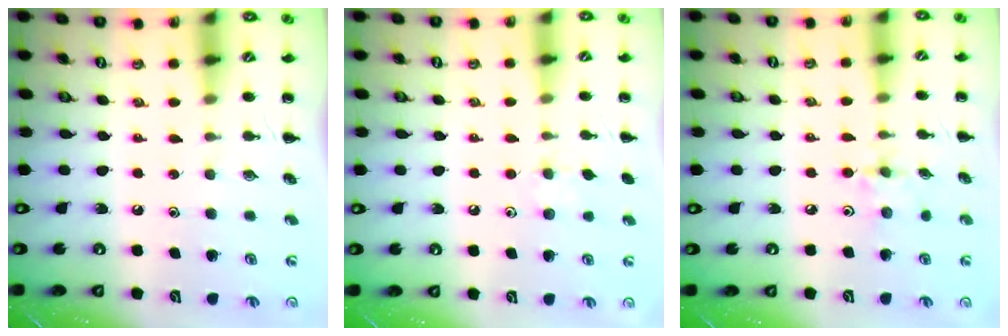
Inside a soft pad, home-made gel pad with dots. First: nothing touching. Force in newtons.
{"total": 5.4, "press": 5.3, "slide": 1.3}
{"total": 2.4, "press": 2.4, "slide": 0.5}